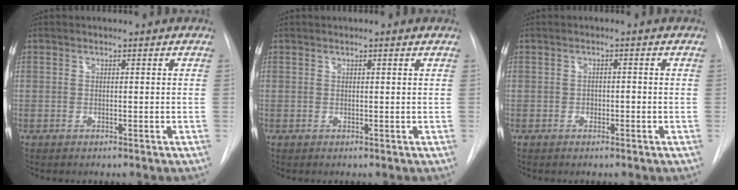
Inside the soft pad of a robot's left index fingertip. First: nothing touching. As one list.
[{"total": 0.7, "force": [0.4, 0.0, 0.5], "torque": [-0.009, 0.002, 0.006]}, {"total": 0.9, "force": [-0.5, 0.6, 0.6], "torque": [-0.005, 0.001, -0.009]}]